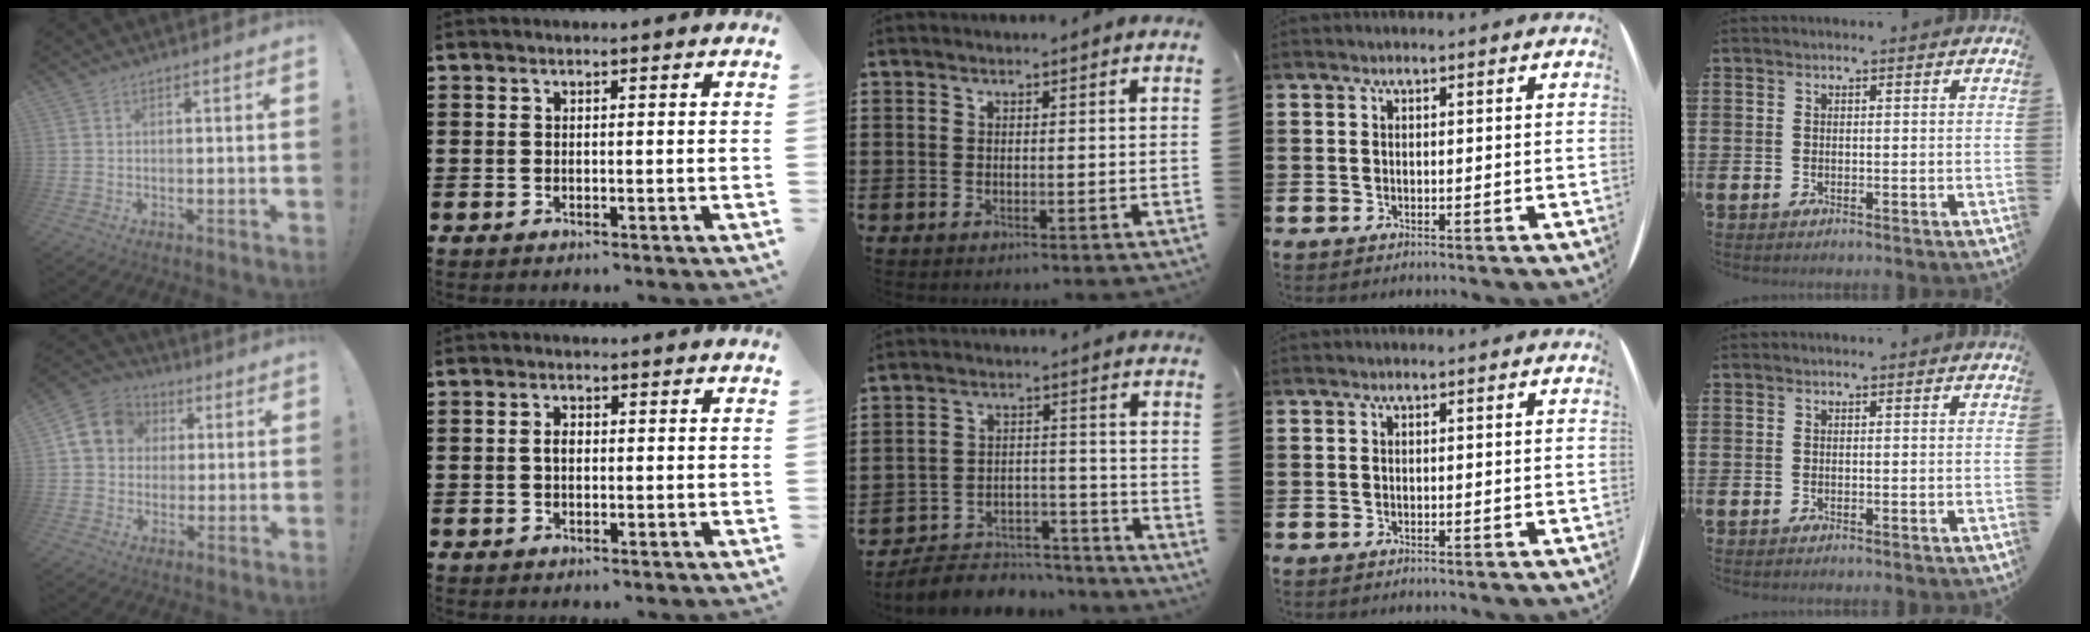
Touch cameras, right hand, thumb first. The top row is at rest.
{"thumb": {"total": 11.1, "force": [2.3, 9.8, 4.6], "torque": [-0.061, 0.007, 0.050]}, "index": {"total": 1.7, "force": [0.0, 0.9, 1.4], "torque": [-0.029, 0.005, -0.002]}, "middle": {"total": 5.2, "force": [-5.1, 1.0, 0.5], "torque": [-0.003, 0.018, -0.102]}}